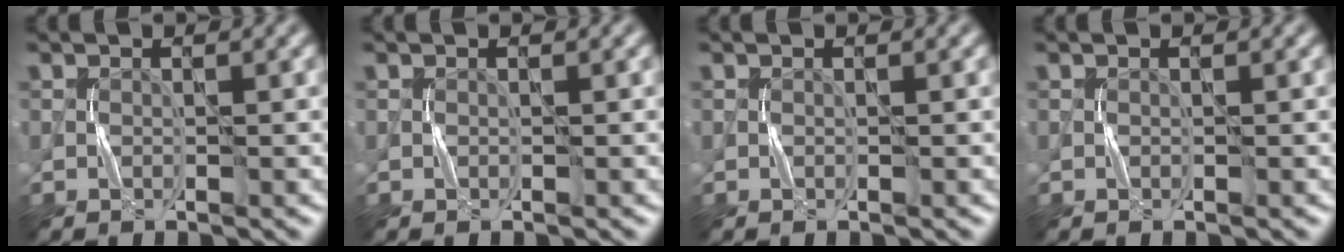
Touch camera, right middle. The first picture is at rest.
{"total": 0.0}
{"total": 0.0}
{"total": 0.0}